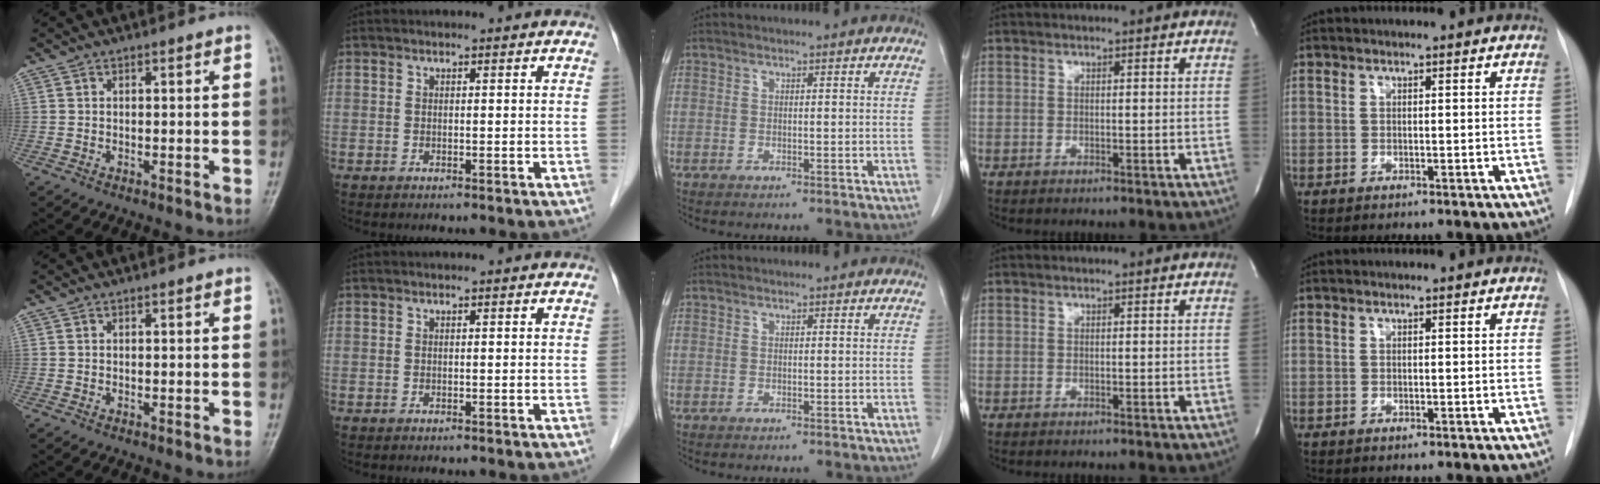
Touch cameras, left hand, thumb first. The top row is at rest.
{}